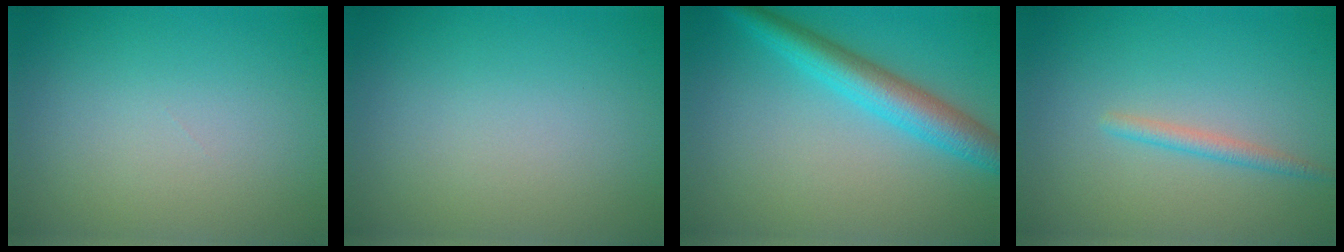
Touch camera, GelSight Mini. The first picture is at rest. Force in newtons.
{"total": 0.0}
{"total": 5.0, "press": 5.0, "slide": 0.1}
{"total": 1.5, "press": 1.5, "slide": 0.1}